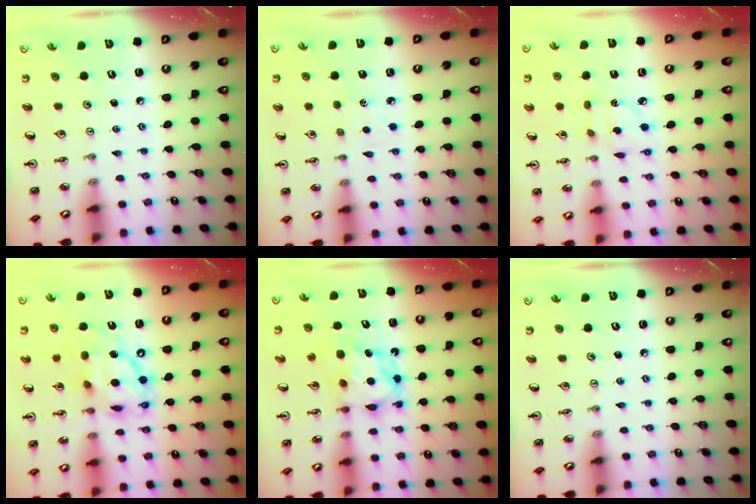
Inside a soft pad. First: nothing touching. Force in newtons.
{"total": 2.9, "press": 2.9, "slide": 0.4}
{"total": 4.1, "press": 4.1, "slide": 0.2}
{"total": 13.6, "press": 13.6, "slide": 1.3}
{"total": 5.9, "press": 5.9, "slide": 0.4}
{"total": 0.0}